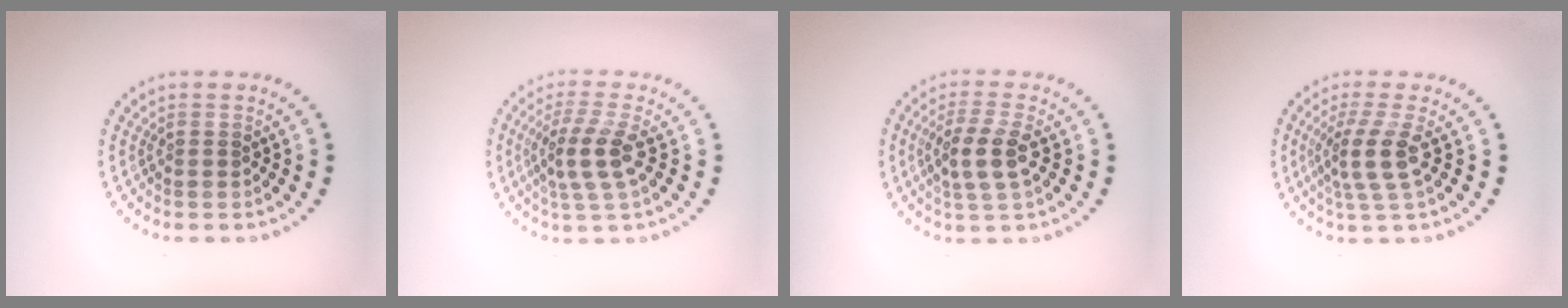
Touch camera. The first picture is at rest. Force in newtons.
{"total": 3.6, "press": 3.1, "slide": 1.8}
{"total": 3.4, "press": 3.1, "slide": 1.2}
{"total": 3.3, "press": 2.6, "slide": 2.0}